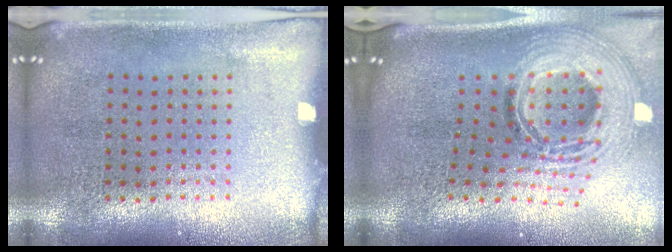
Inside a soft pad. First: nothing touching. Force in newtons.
{"total": 2.8, "press": 1.9, "slide": 2.1}